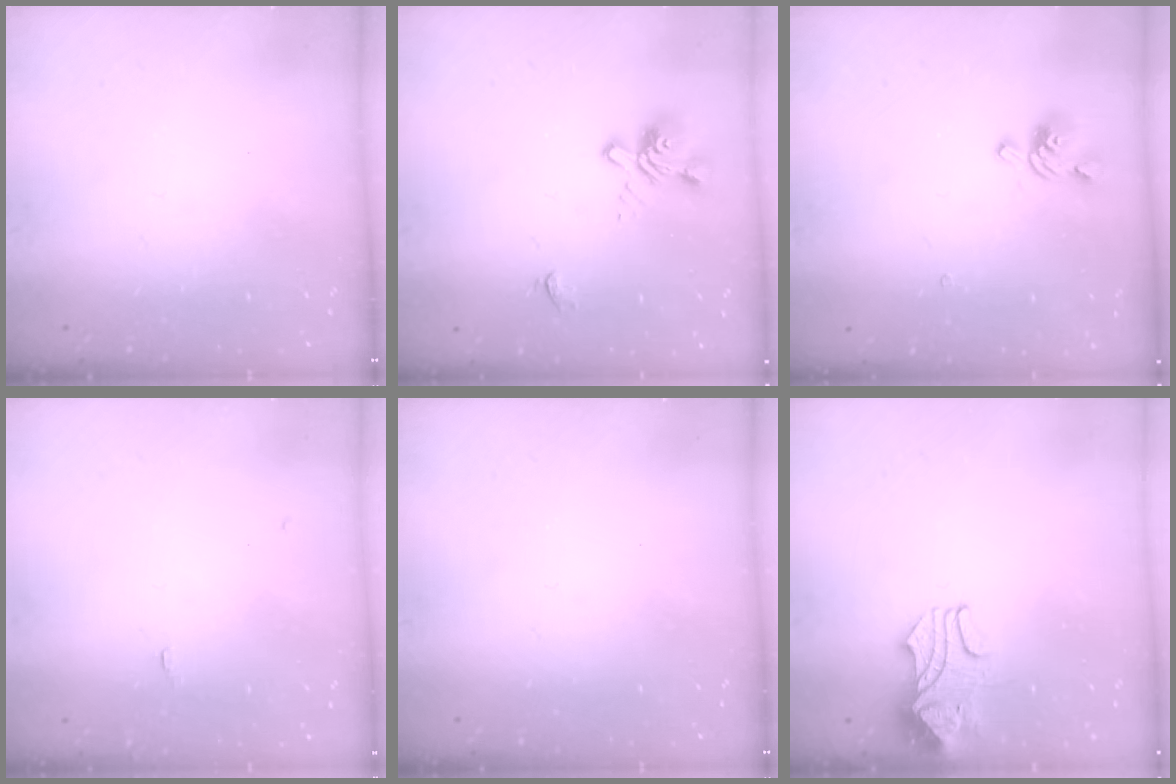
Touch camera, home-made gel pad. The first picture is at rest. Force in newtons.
{"total": 2.4, "press": 2.1, "slide": 1.3}
{"total": 1.2, "press": 0.1, "slide": 1.2}
{"total": 1.6, "press": 1.6, "slide": 0.3}
{"total": 0.0}
{"total": 2.4, "press": 2.2, "slide": 1.0}